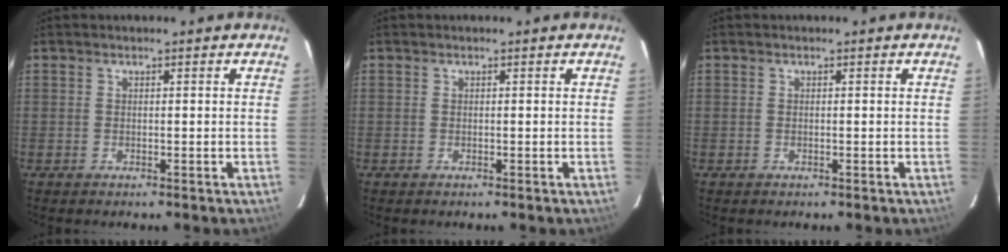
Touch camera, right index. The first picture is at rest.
{"total": 0.0}
{"total": 0.0}